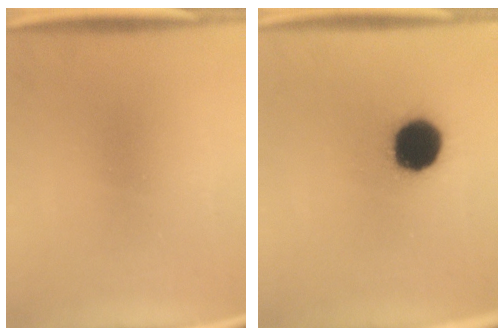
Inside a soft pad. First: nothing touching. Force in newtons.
{"total": 13.5}